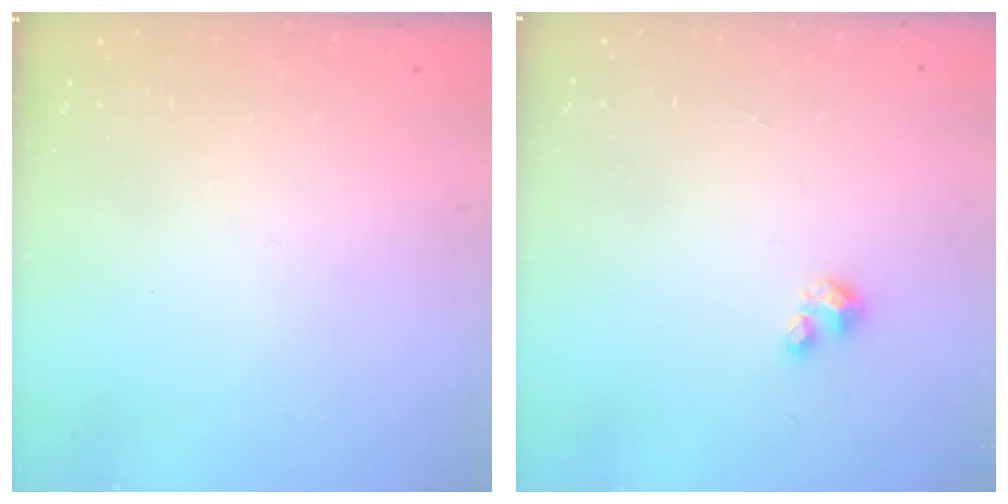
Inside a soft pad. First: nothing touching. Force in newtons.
{"total": 2.5, "press": 2.5, "slide": 0.3}